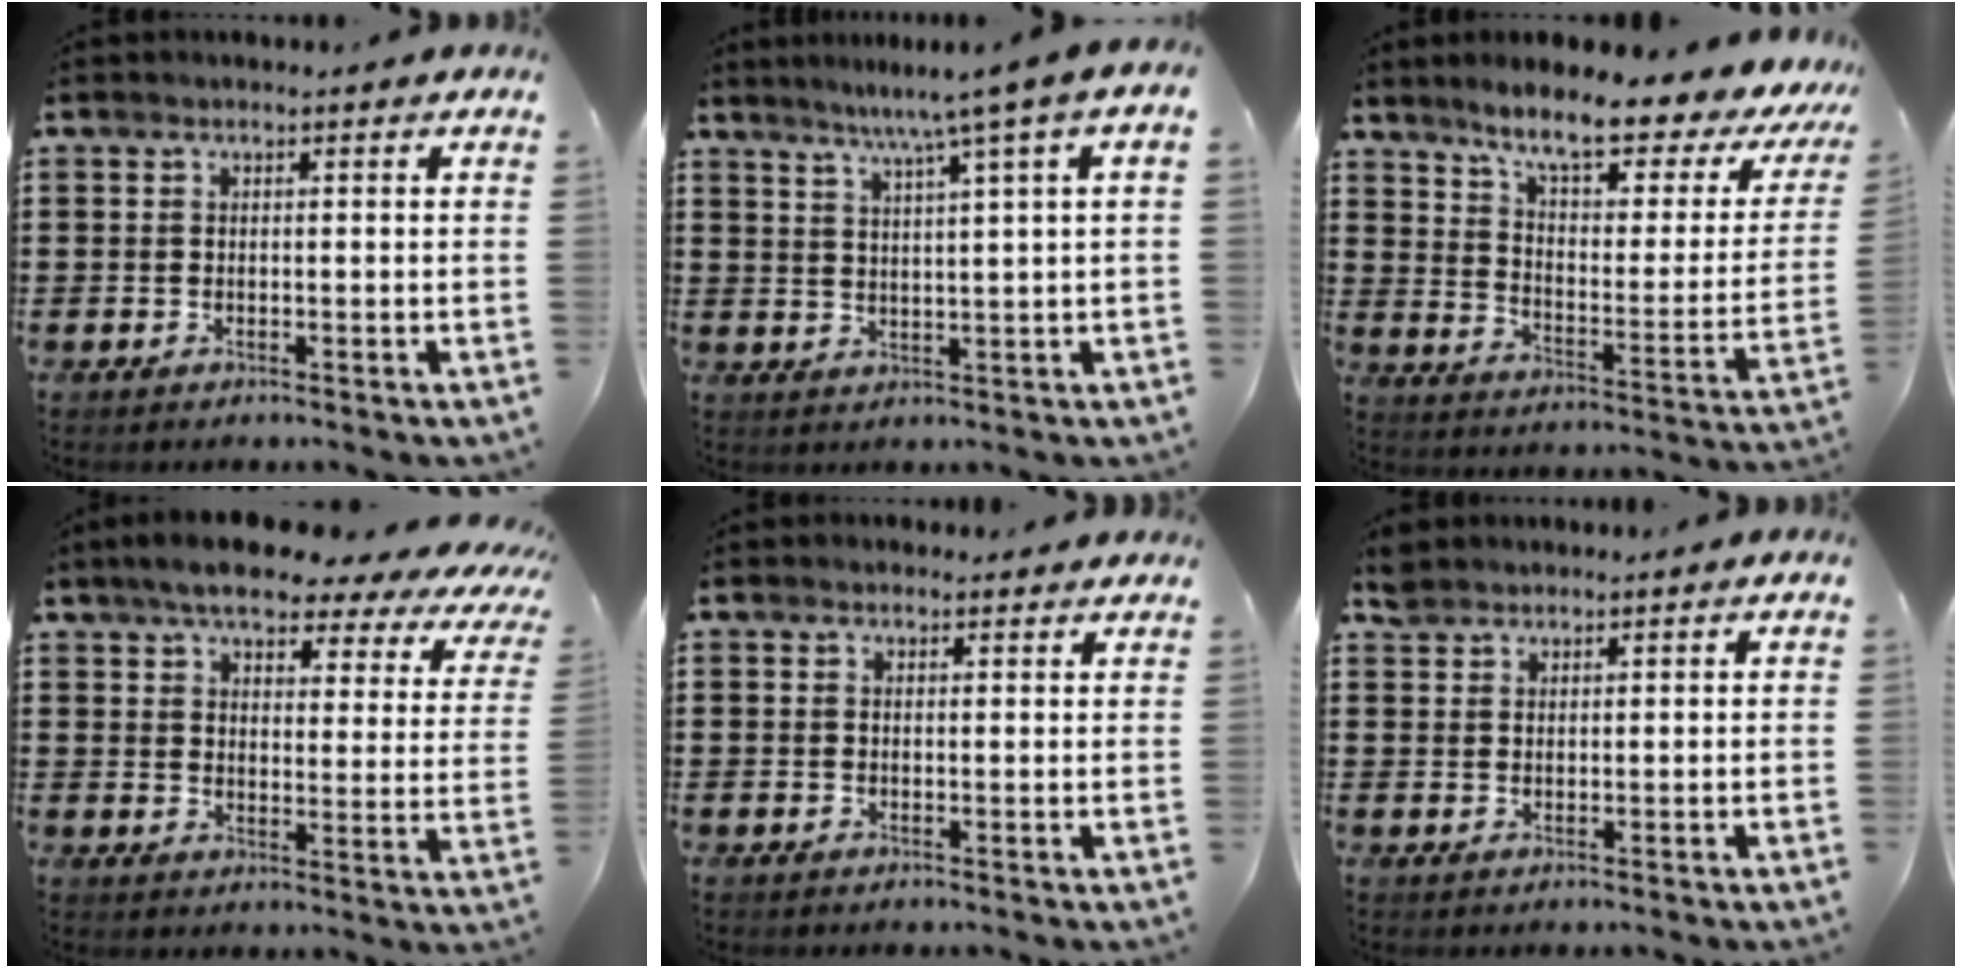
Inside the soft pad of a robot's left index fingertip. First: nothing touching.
{"total": 5.1, "force": [3.1, -1.0, 3.9], "torque": [-0.086, -0.016, 0.045]}
{"total": 9.2, "force": [7.4, 0.9, 5.4], "torque": [-0.109, -0.051, 0.115]}
{"total": 6.0, "force": [5.3, 1.8, 2.2], "torque": [-0.056, -0.029, 0.086]}
{"total": 1.2, "force": [1.0, 0.7, 0.1], "torque": [-0.005, 0.006, 0.020]}
{"total": 2.4, "force": [2.1, 1.0, 0.5], "torque": [-0.015, 0.005, 0.042]}